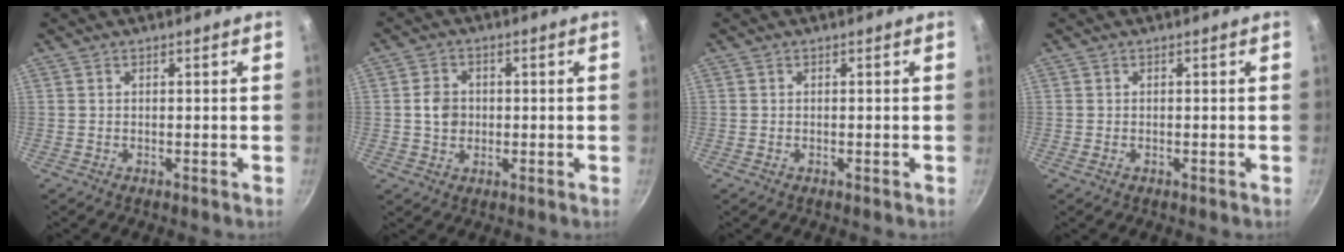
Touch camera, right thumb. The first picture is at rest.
{"total": 4.6, "force": [0.3, 3.8, 2.5], "torque": [-0.029, 0.003, 0.004]}
{"total": 0.0}
{"total": 0.6, "force": [-0.2, 0.2, 0.5], "torque": [-0.008, 0.000, -0.005]}